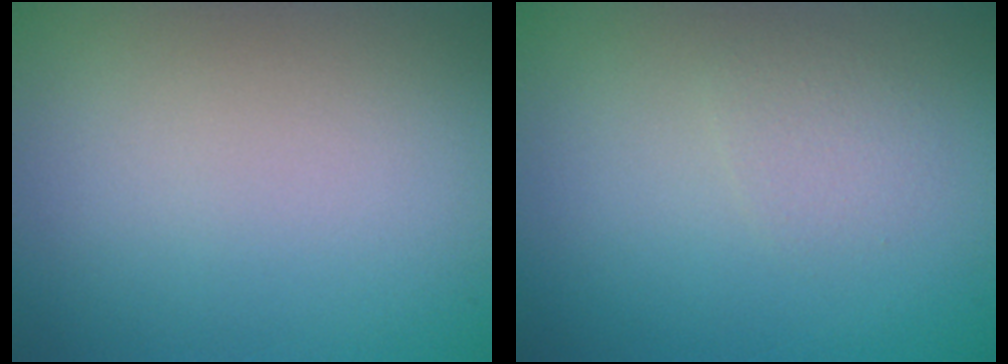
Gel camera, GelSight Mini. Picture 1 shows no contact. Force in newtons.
{"total": 1.3, "press": 1.3, "slide": 0.2}